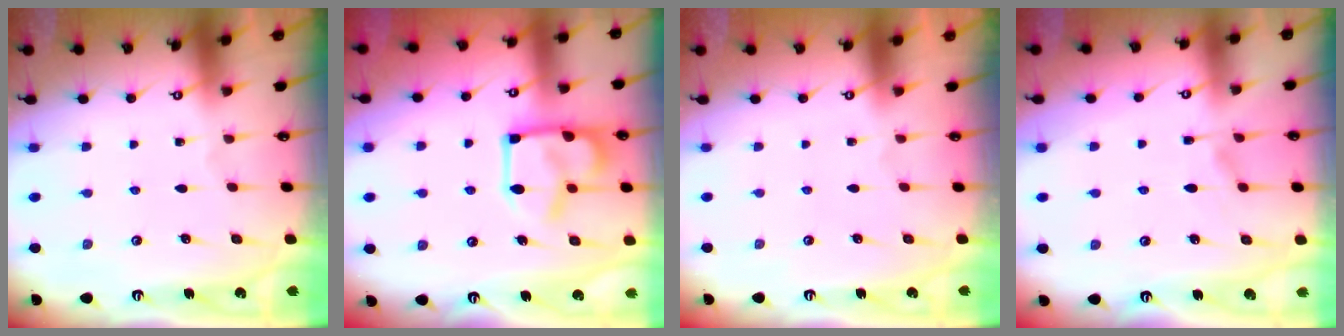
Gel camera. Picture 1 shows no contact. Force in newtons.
{"total": 10.8, "press": 10.7, "slide": 1.9}
{"total": 1.5, "press": 1.4, "slide": 0.6}
{"total": 1.3, "press": 0.3, "slide": 1.3}